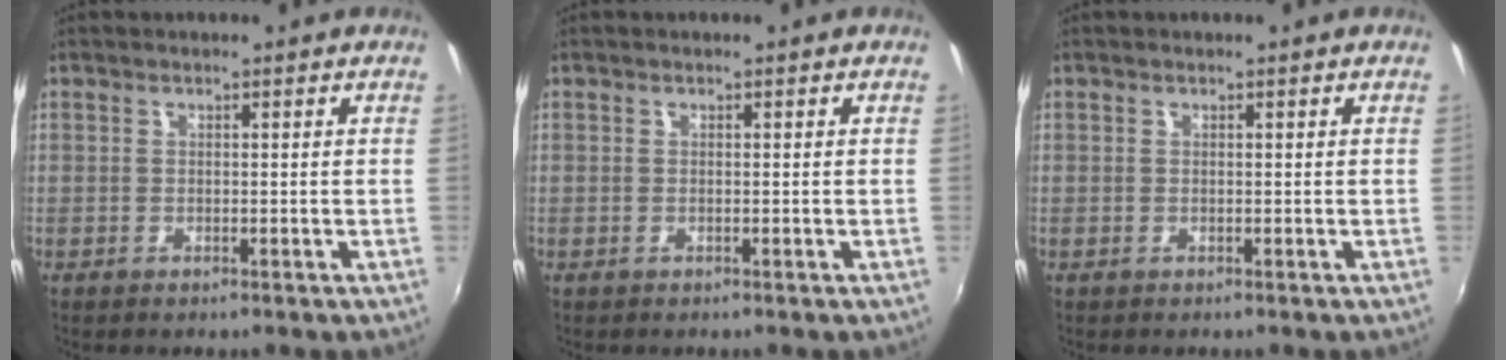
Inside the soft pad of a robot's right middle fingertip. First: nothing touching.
{"total": 0.0}
{"total": 0.0}